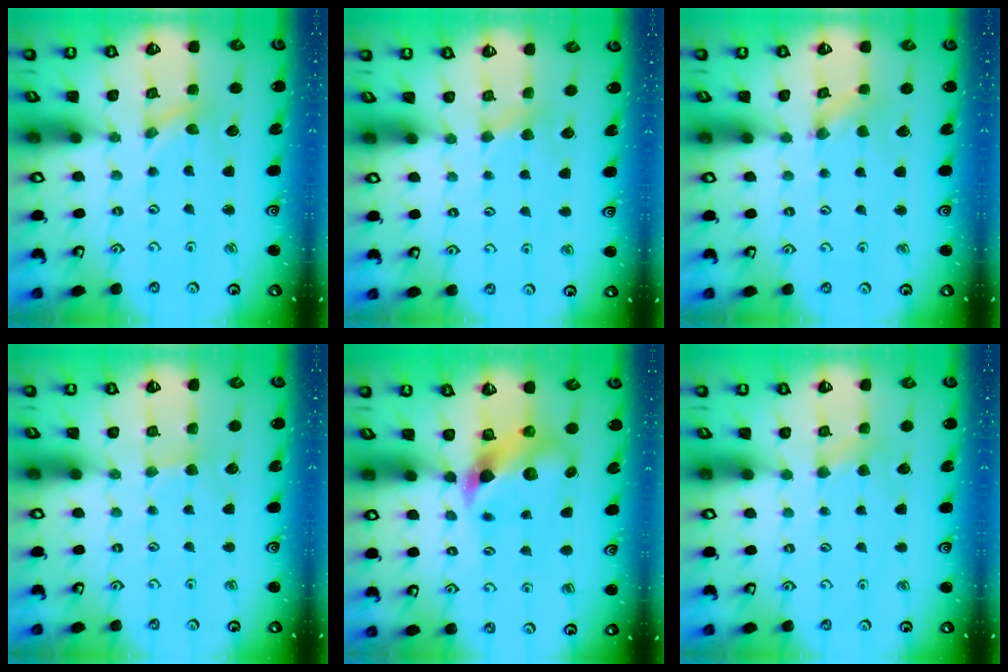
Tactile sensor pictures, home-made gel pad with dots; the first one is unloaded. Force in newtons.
{"total": 3.0, "press": 3.0, "slide": 0.5}
{"total": 0.8, "press": 0.8, "slide": 0.2}
{"total": 2.7, "press": 2.6, "slide": 0.4}
{"total": 8.4, "press": 8.3, "slide": 1.1}
{"total": 2.8, "press": 2.8, "slide": 0.6}